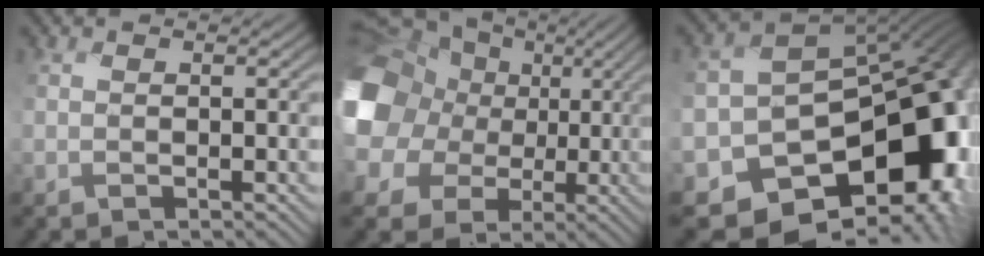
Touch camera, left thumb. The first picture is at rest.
{"total": 18.2, "force": [2.1, 14.7, 10.5], "torque": [-0.275, -0.005, 0.040]}
{"total": 16.5, "force": [-7.8, 11.9, 8.4], "torque": [-0.123, -0.029, -0.096]}